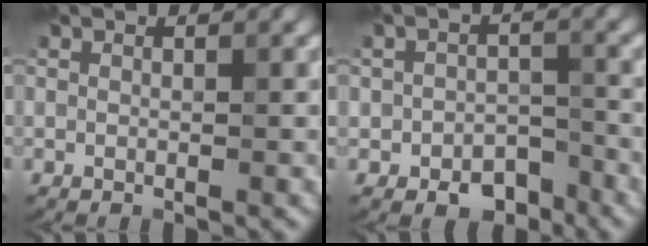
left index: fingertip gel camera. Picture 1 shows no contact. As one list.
[{"total": 4.2, "force": [-2.5, 2.7, 2.2], "torque": [-0.027, -0.010, -0.038]}]